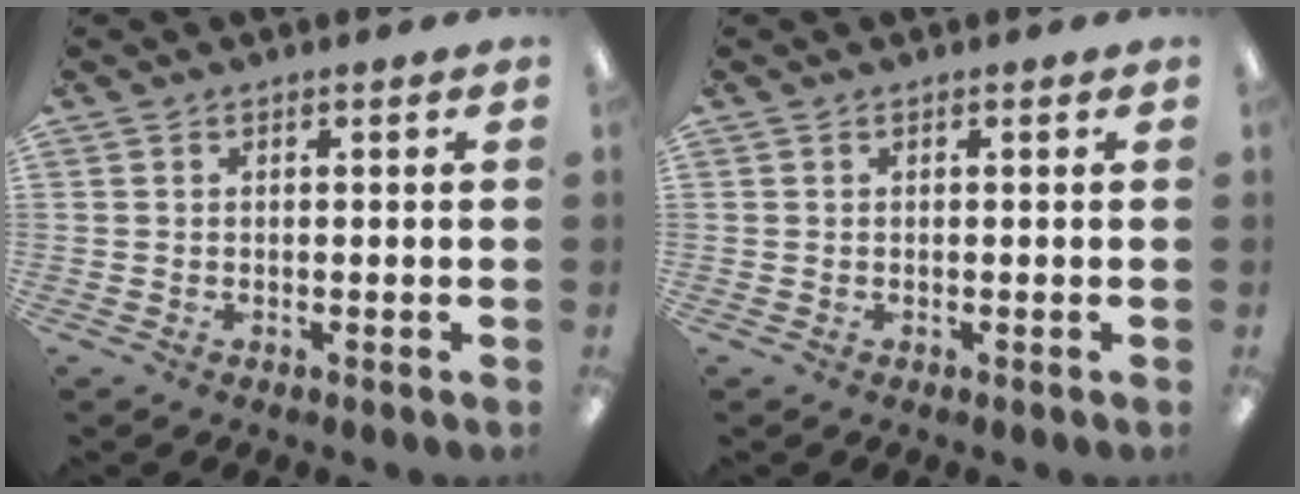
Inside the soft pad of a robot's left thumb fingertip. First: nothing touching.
{"total": 0.0}